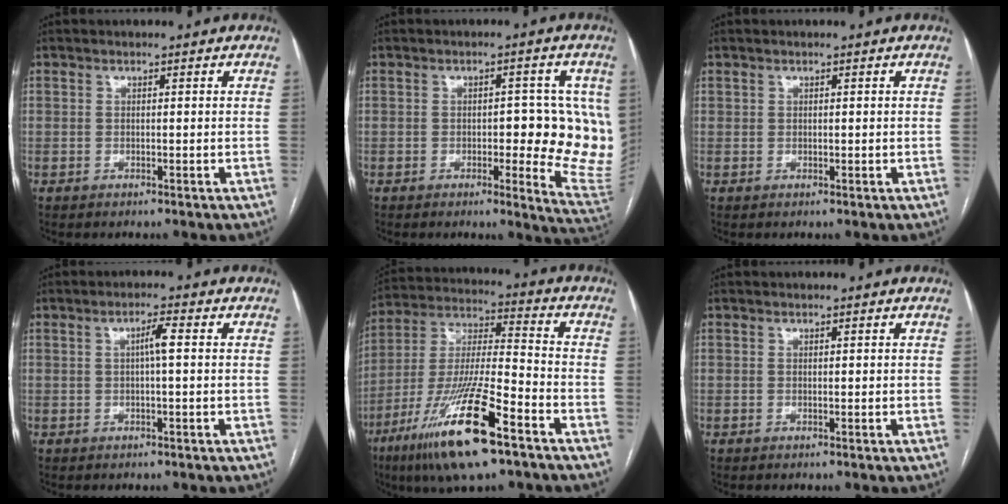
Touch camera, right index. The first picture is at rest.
{"total": 10.8, "force": [-0.1, 3.7, 10.2], "torque": [-0.103, -0.003, -0.003]}
{"total": 0.5, "force": [0.3, 0.4, 0.2], "torque": [0.004, 0.000, 0.005]}
{"total": 2.6, "force": [0.3, 0.2, 2.6], "torque": [-0.045, 0.005, 0.004]}
{"total": 19.0, "force": [-10.6, 2.2, 15.6], "torque": [-0.326, -0.039, -0.193]}
{"total": 0.0}